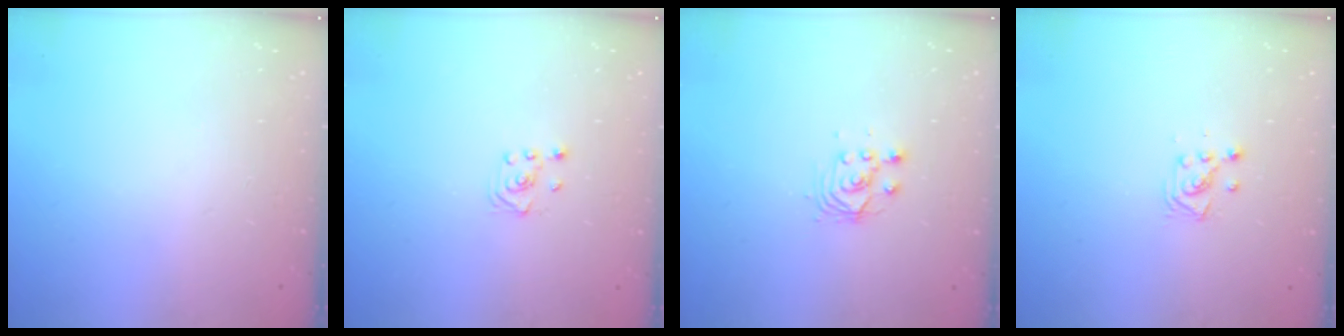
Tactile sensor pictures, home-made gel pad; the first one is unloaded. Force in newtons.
{"total": 1.9, "press": 1.8, "slide": 0.6}
{"total": 3.4, "press": 3.4, "slide": 0.2}
{"total": 3.6, "press": 3.6, "slide": 0.2}